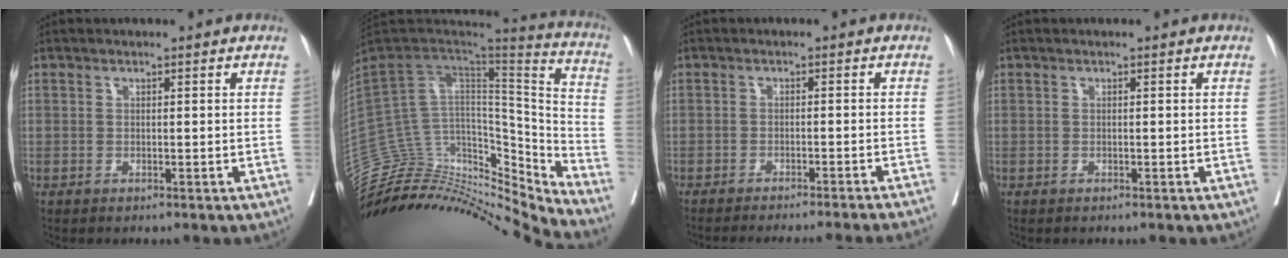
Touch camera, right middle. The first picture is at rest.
{"total": 30.2, "force": [-28.2, 6.0, 8.9], "torque": [-0.144, 0.040, -0.419]}
{"total": 15.0, "force": [-13.8, -1.4, 5.7], "torque": [-0.064, -0.038, -0.174]}
{"total": 0.0}